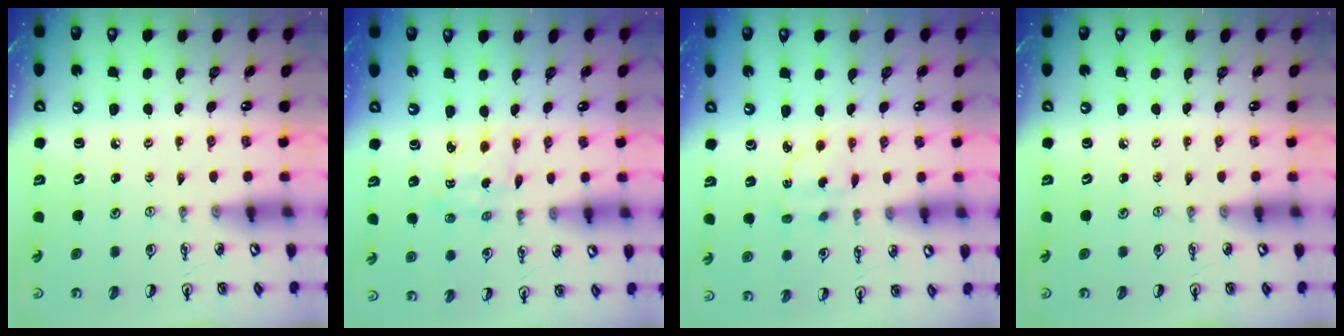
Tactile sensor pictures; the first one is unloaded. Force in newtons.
{"total": 2.1, "press": 2.0, "slide": 0.6}
{"total": 2.2, "press": 2.2, "slide": 0.6}
{"total": 0.0}